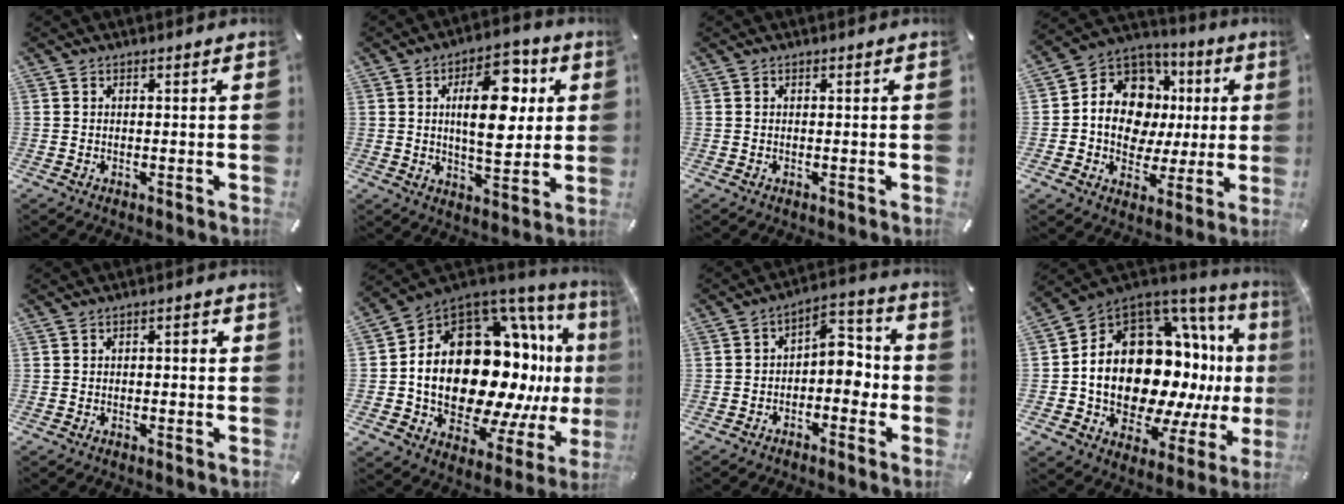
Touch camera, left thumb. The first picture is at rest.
{"total": 15.3, "force": [3.6, 7.9, 12.6], "torque": [-0.182, -0.002, 0.054]}
{"total": 0.0}
{"total": 13.0, "force": [1.4, 11.3, 6.5], "torque": [-0.119, -0.018, 0.031]}
{"total": 1.6, "force": [0.0, 0.9, 1.3], "torque": [-0.025, 0.005, -0.003]}
{"total": 27.4, "force": [2.3, 17.1, 21.3], "torque": [-0.379, -0.065, 0.076]}
{"total": 8.0, "force": [-1.1, 5.2, 6.0], "torque": [-0.067, -0.002, -0.025]}
{"total": 23.7, "force": [2.4, 16.1, 17.3], "torque": [-0.322, -0.065, 0.079]}